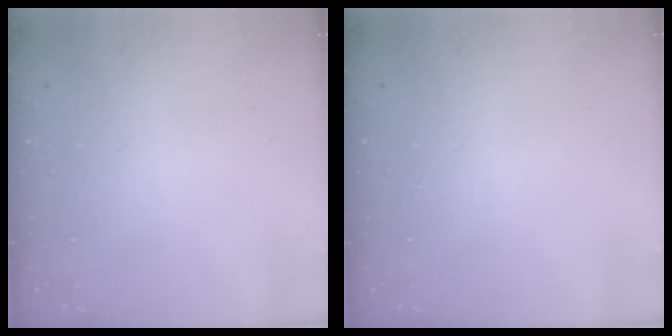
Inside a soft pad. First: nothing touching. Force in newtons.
{"total": 0.0}